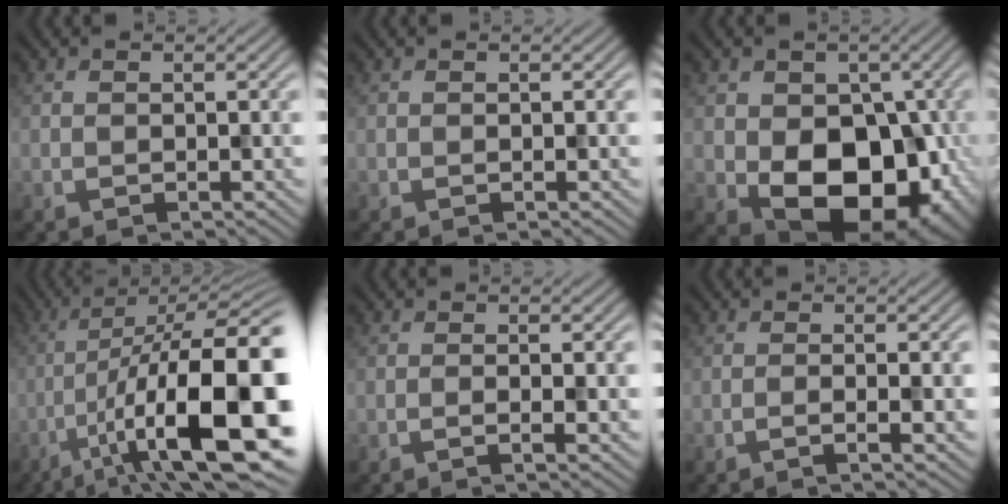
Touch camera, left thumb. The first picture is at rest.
{"total": 0.0}
{"total": 14.0, "force": [-2.6, 9.9, 9.6], "torque": [-0.137, -0.034, -0.030]}
{"total": 19.0, "force": [-6.0, 5.9, 17.0], "torque": [-0.251, -0.005, -0.093]}
{"total": 2.1, "force": [-0.5, 0.3, 2.0], "torque": [-0.032, 0.003, -0.014]}
{"total": 2.5, "force": [-0.7, 0.4, 2.3], "torque": [-0.034, 0.007, -0.020]}